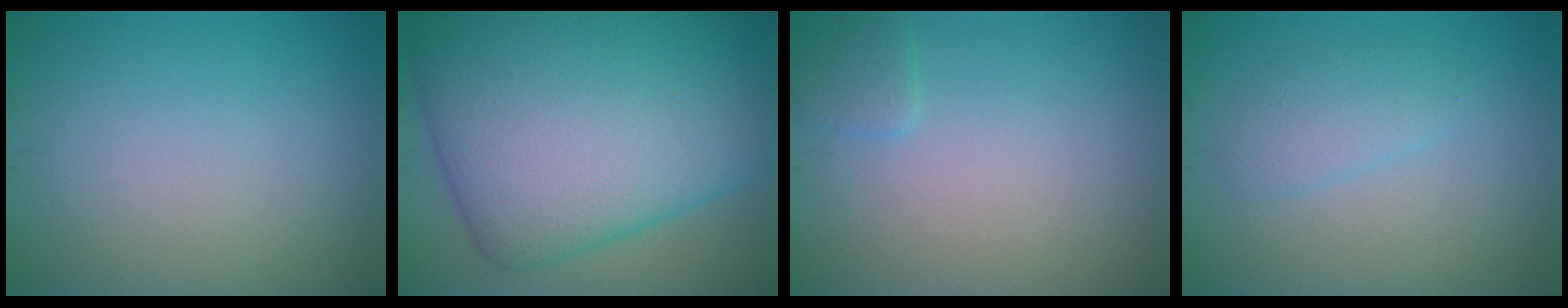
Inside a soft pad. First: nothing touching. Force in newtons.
{"total": 17.3, "press": 17.3, "slide": 0.2}
{"total": 1.2, "press": 1.2, "slide": 0.2}
{"total": 2.0, "press": 2.0, "slide": 0.1}